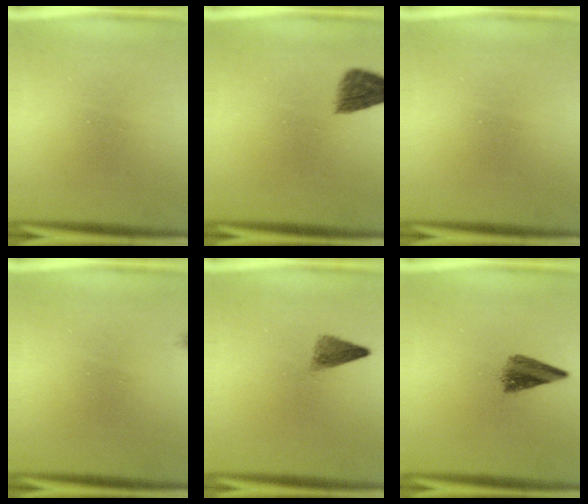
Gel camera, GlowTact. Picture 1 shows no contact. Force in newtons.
{"total": 3.7}
{"total": 0.0}
{"total": 0.6}
{"total": 2.5}
{"total": 4.0}